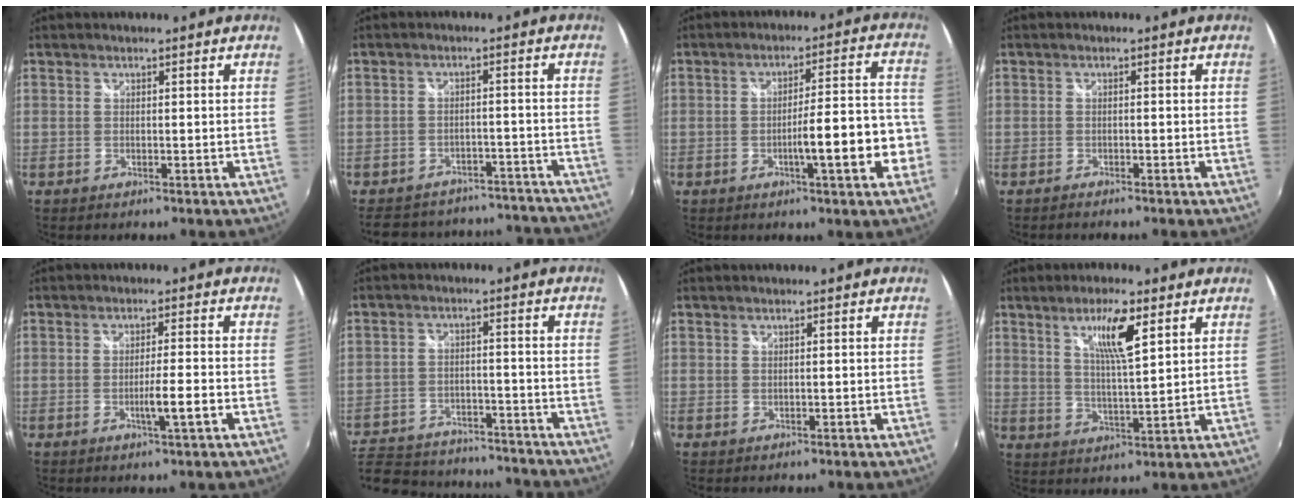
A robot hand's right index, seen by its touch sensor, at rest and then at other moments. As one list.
[{"total": 21.1, "force": [-18.7, 7.9, 5.9], "torque": [-0.121, 0.056, -0.217]}, {"total": 11.1, "force": [-3.7, 1.2, 10.3], "torque": [-0.154, 0.004, -0.048]}, {"total": 1.4, "force": [-1.3, 0.1, 0.5], "torque": [-0.012, -0.009, -0.023]}, {"total": 4.5, "force": [-1.6, -0.4, 4.1], "torque": [-0.068, -0.009, -0.027]}, {"total": 23.6, "force": [-19.4, 9.8, 9.3], "torque": [-0.218, 0.004, -0.265]}, {"total": 0.0}, {"total": 8.2, "force": [4.3, 1.3, 6.9], "torque": [-0.121, -0.001, 0.076]}]